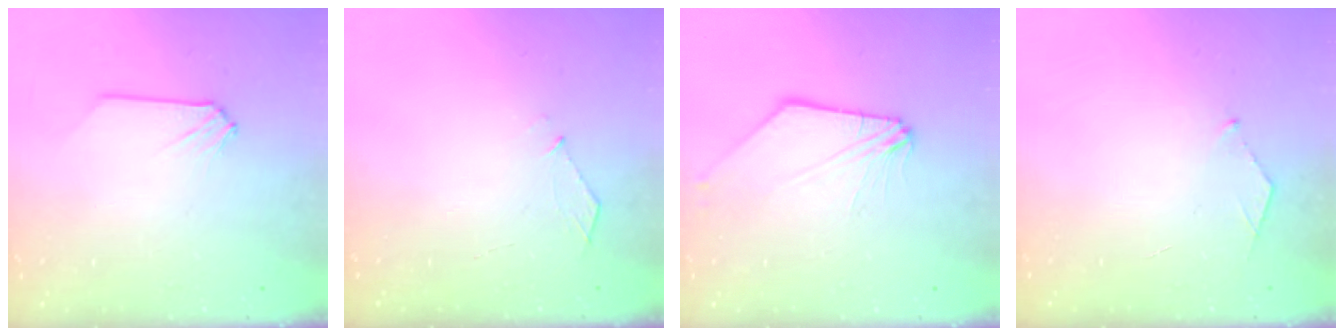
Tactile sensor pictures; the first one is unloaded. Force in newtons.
{"total": 3.8, "press": 3.7, "slide": 0.4}
{"total": 2.5, "press": 2.5, "slide": 0.5}
{"total": 3.3, "press": 3.3, "slide": 0.4}